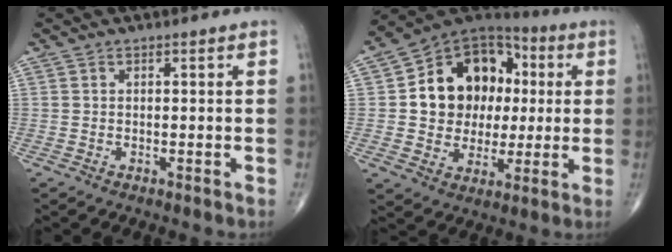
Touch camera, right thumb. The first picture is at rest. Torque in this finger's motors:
{"motor_torque": [1.81, 2.08, 0.15, -0.02, 0.13]}